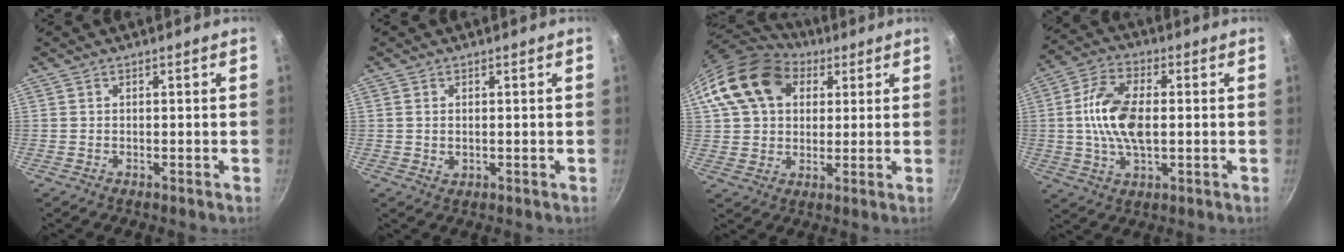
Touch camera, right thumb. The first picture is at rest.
{"total": 1.5, "force": [0.2, 1.0, 1.1], "torque": [-0.019, -0.001, 0.004]}
{"total": 17.1, "force": [6.0, 12.7, 9.7], "torque": [-0.161, 0.015, 0.097]}
{"total": 12.3, "force": [0.4, 6.6, 10.4], "torque": [-0.194, 0.019, 0.000]}